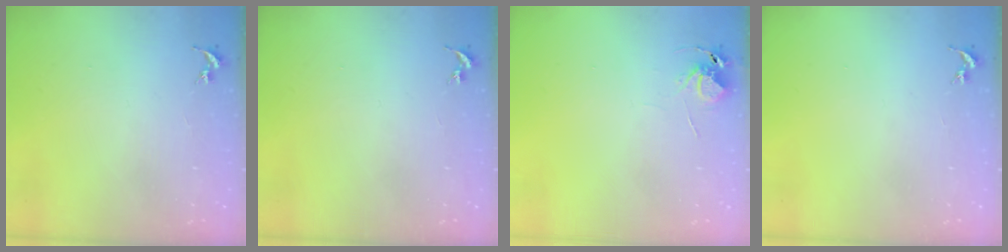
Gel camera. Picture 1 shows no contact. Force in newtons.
{"total": 0.0}
{"total": 5.7, "press": 5.7, "slide": 0.3}
{"total": 0.0}